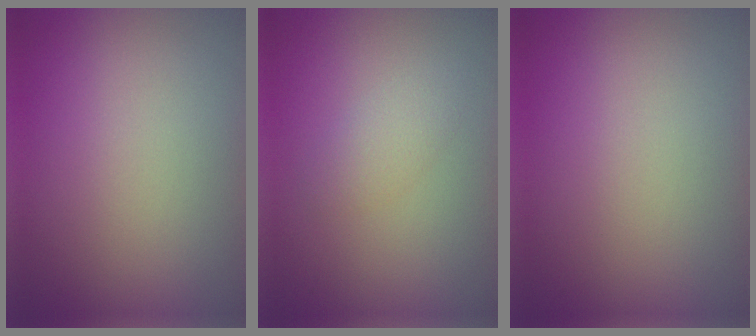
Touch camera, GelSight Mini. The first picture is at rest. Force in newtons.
{"total": 1.6, "press": 1.6, "slide": 0.1}
{"total": 0.0}